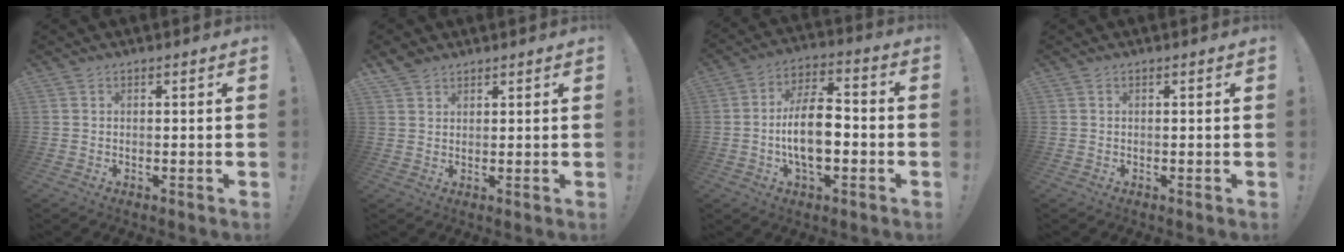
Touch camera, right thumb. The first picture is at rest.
{"total": 3.6, "force": [2.9, 2.0, 0.7], "torque": [-0.003, -0.018, 0.054]}
{"total": 13.7, "force": [-3.2, 6.9, 11.3], "torque": [-0.206, 0.012, -0.063]}
{"total": 0.0}